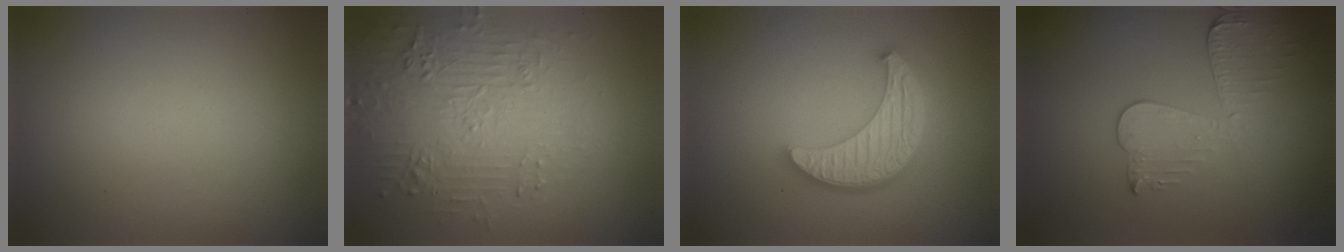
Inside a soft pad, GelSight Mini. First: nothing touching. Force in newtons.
{"total": 4.9, "press": 4.2, "slide": 2.4}
{"total": 5.5, "press": 4.2, "slide": 3.6}
{"total": 3.3, "press": 2.9, "slide": 1.4}